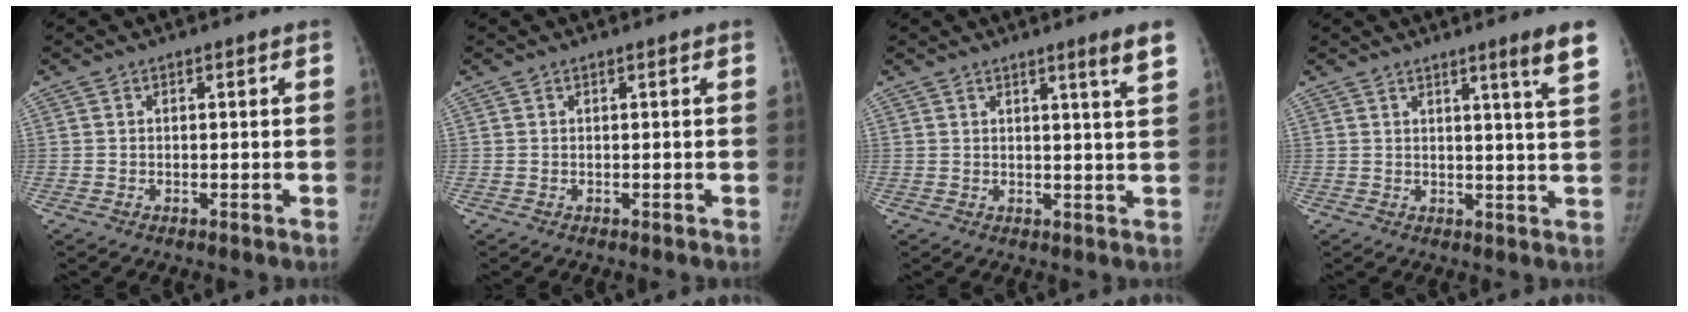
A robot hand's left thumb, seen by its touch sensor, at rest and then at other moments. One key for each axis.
{"total": 0.0}
{"total": 4.2, "fx": 2.6, "fy": -0.5, "fz": 3.2, "tx": -0.045, "ty": -0.022, "tz": 0.038}
{"total": 5.9, "fx": 3.7, "fy": -0.5, "fz": 4.6, "tx": -0.061, "ty": -0.030, "tz": 0.050}